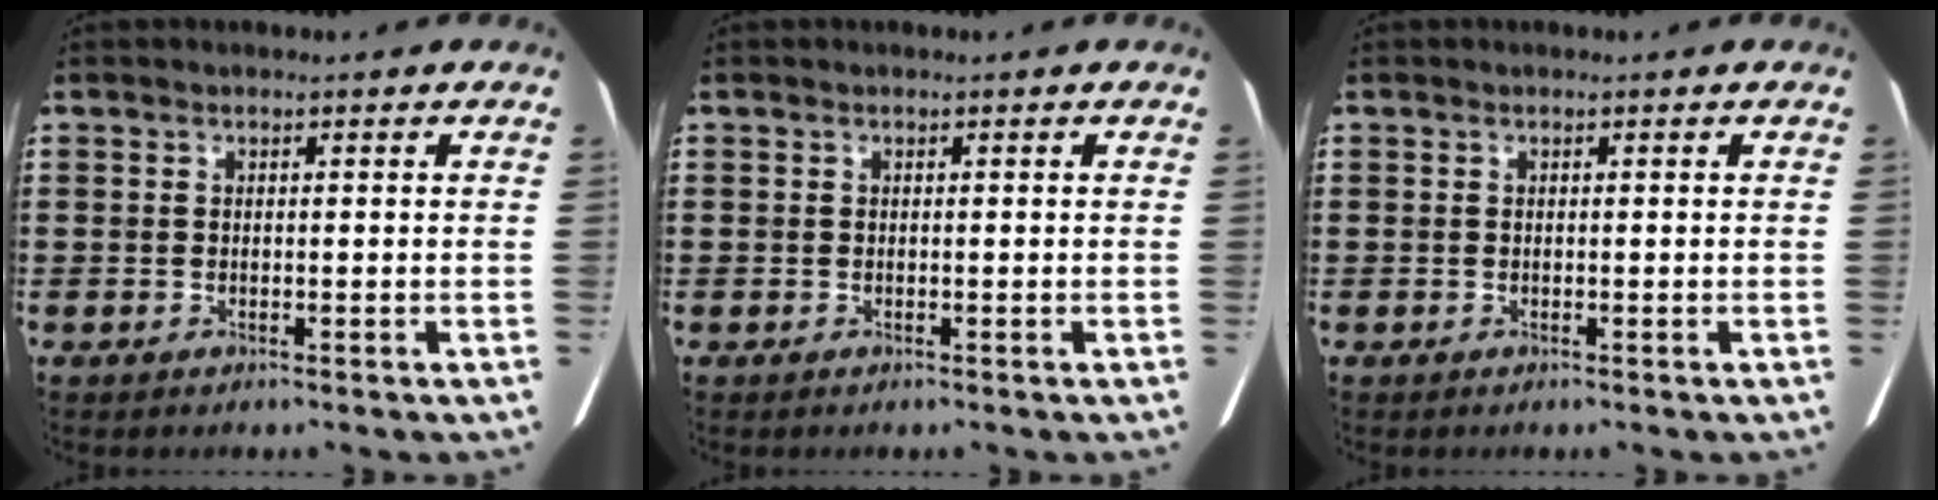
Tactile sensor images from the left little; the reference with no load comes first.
{"total": 0.0}
{"total": 0.0}